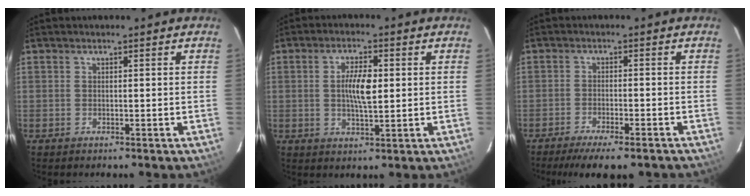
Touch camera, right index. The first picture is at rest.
{"total": 6.2, "force": [0.6, 2.2, 5.8], "torque": [-0.104, 0.003, 0.011]}
{"total": 10.7, "force": [-8.6, 2.2, 5.8], "torque": [-0.124, -0.029, -0.132]}